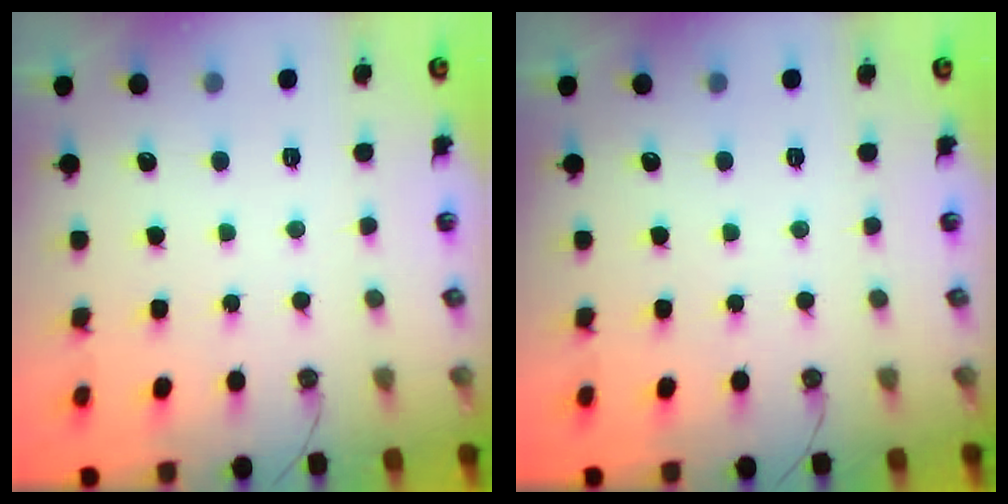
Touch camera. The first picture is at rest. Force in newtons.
{"total": 0.0}